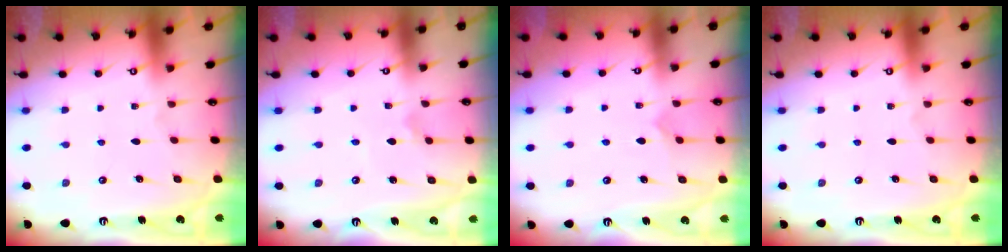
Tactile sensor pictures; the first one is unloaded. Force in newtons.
{"total": 0.8, "press": 0.8, "slide": 0.1}
{"total": 3.3, "press": 3.3, "slide": 0.4}
{"total": 0.0}